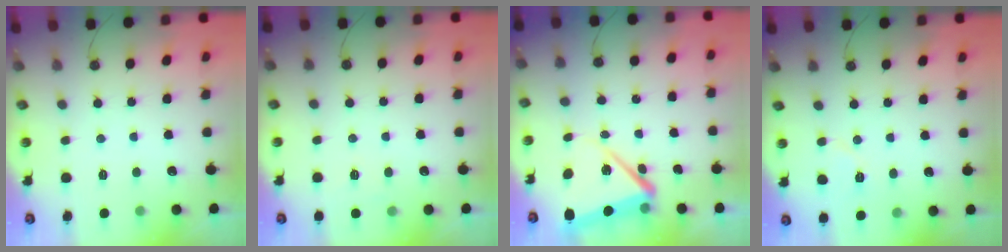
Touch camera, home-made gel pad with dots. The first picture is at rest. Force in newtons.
{"total": 4.5, "press": 4.1, "slide": 1.8}
{"total": 9.9, "press": 9.7, "slide": 1.7}
{"total": 5.7, "press": 4.3, "slide": 3.7}